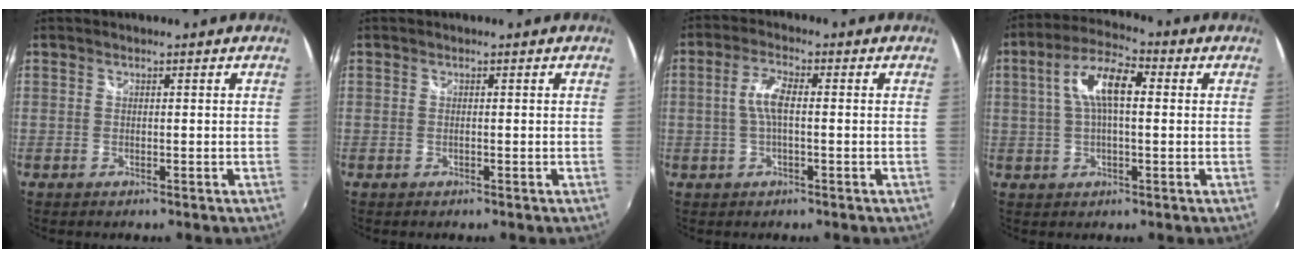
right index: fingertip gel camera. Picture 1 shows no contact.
{"total": 0.0}
{"total": 4.8, "force": [-0.2, 1.4, 4.6], "torque": [-0.095, 0.008, -0.003]}
{"total": 9.4, "force": [1.6, 3.6, 8.6], "torque": [-0.166, 0.023, 0.026]}